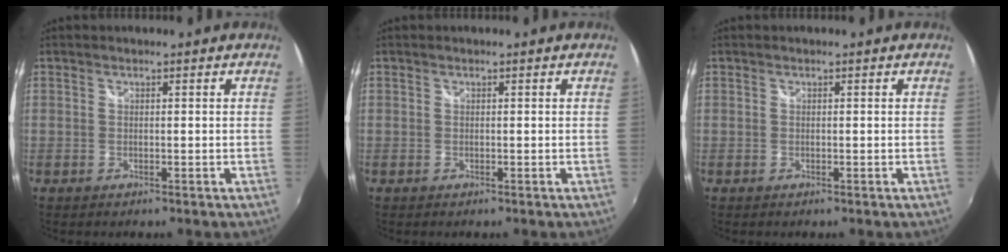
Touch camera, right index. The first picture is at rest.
{"total": 0.0}
{"total": 0.0}